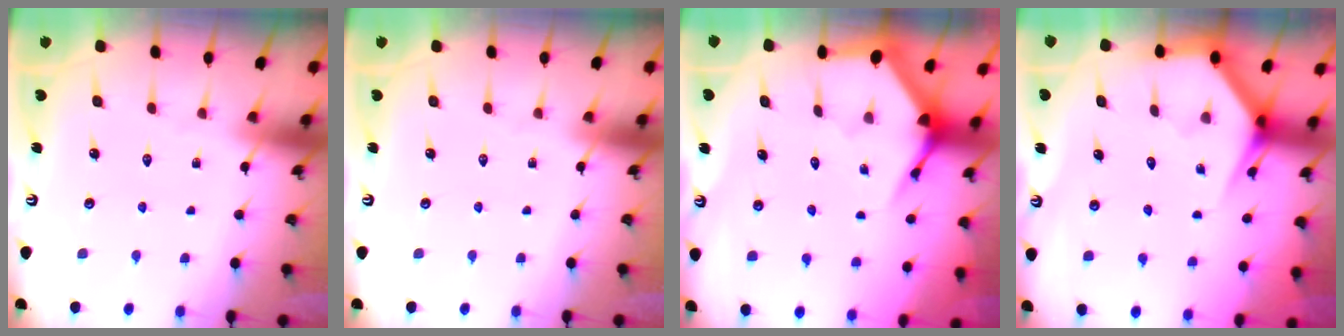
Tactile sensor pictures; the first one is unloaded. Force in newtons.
{"total": 0.0}
{"total": 3.8, "press": 3.8, "slide": 0.5}
{"total": 3.5, "press": 3.5, "slide": 0.3}